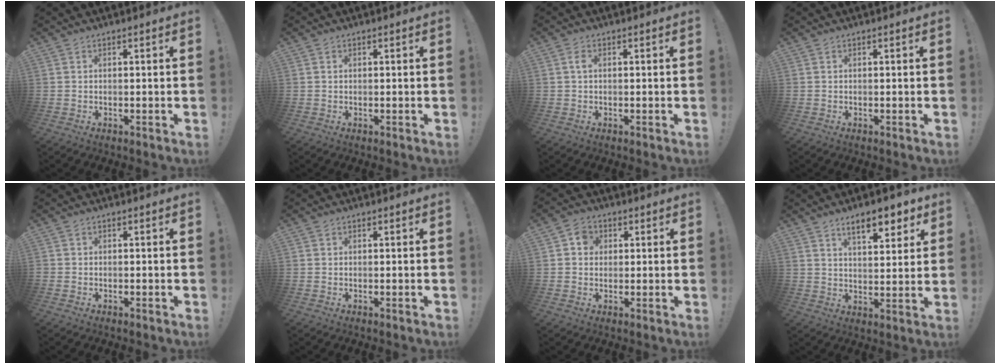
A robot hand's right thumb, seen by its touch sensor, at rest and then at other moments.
{"total": 0.0}
{"total": 1.6, "force": [0.3, 0.8, 1.4], "torque": [-0.022, 0.003, 0.003]}
{"total": 0.0}
{"total": 0.8, "force": [-0.5, 0.5, 0.3], "torque": [-0.008, 0.004, -0.008]}
{"total": 0.0}
{"total": 5.1, "force": [1.3, 4.5, 1.9], "torque": [-0.023, 0.003, 0.022]}
{"total": 9.2, "force": [5.8, 3.2, 6.4], "torque": [-0.091, -0.024, 0.098]}